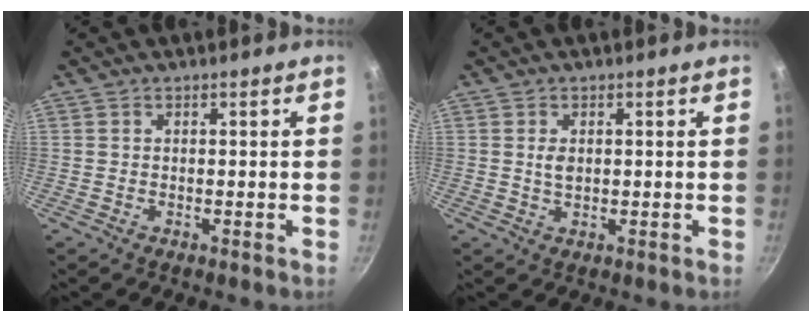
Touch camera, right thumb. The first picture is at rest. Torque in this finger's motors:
{"motor_torque": [0.87, 0.61, 0.50, -0.69, -0.02]}